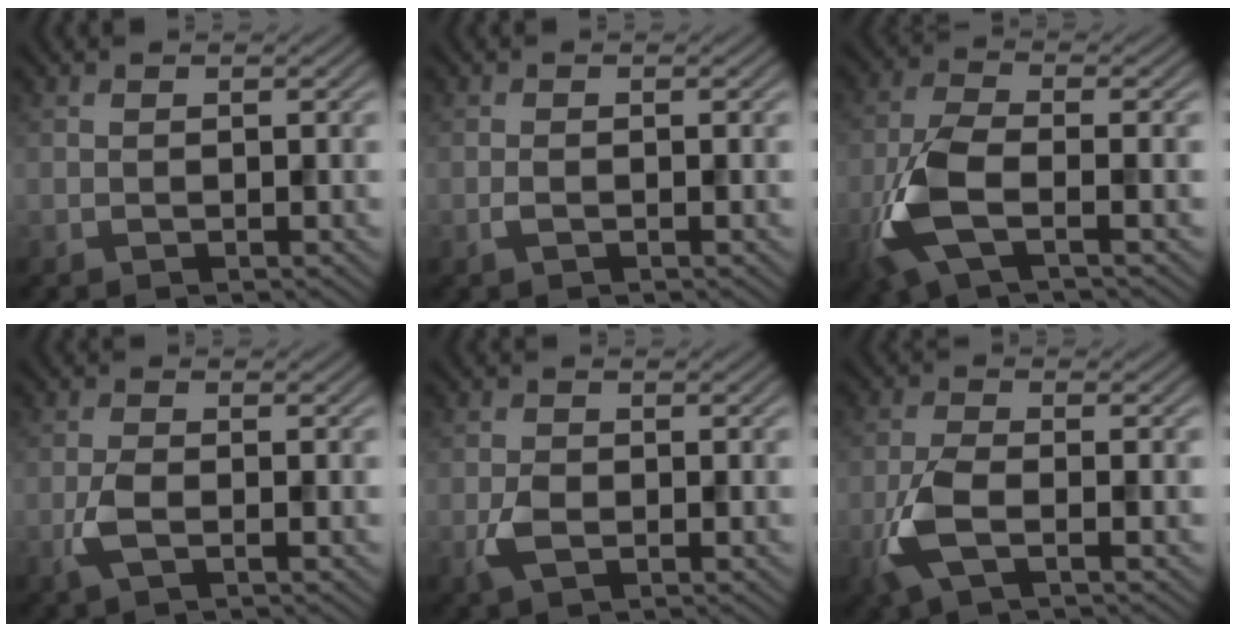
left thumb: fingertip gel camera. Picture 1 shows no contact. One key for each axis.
{"total": 0.8, "fx": -0.3, "fy": 0.3, "fz": 0.7, "tx": -0.017, "ty": 0.002, "tz": -0.008}
{"total": 7.8, "fx": -2.6, "fy": 3.1, "fz": 6.6, "tx": -0.168, "ty": -0.007, "tz": -0.067}
{"total": 2.6, "fx": -0.9, "fy": 1.0, "fz": 2.2, "tx": -0.057, "ty": -0.001, "tz": -0.025}
{"total": 2.3, "fx": -0.6, "fy": 1.4, "fz": 1.7, "tx": -0.037, "ty": -0.002, "tz": -0.014}
{"total": 5.1, "fx": -1.7, "fy": 2.0, "fz": 4.4, "tx": -0.110, "ty": -0.003, "tz": -0.045}